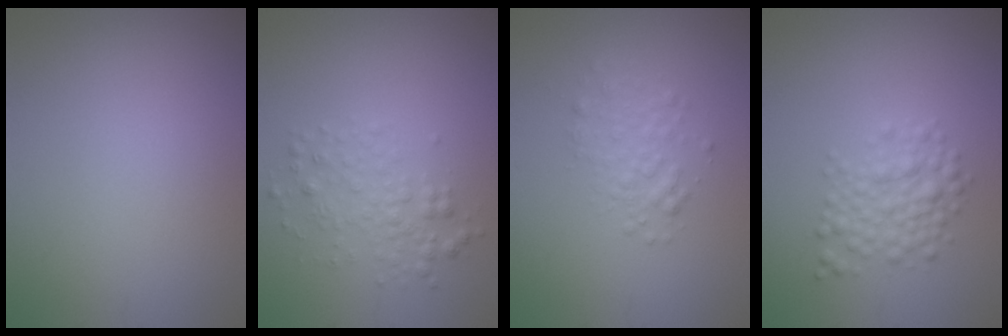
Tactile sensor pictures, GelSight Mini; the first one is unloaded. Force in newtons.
{"total": 2.4, "press": 2.4, "slide": 0.1}
{"total": 2.1, "press": 2.1, "slide": 0.1}
{"total": 3.0, "press": 3.0, "slide": 0.1}